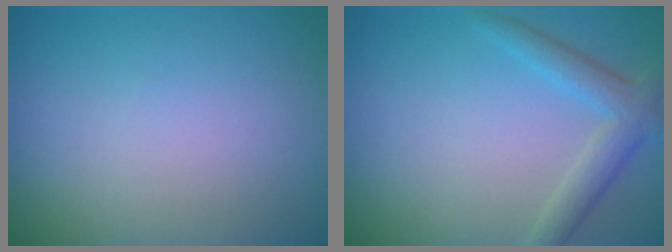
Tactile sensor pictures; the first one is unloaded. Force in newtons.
{"total": 3.1, "press": 3.1, "slide": 0.2}